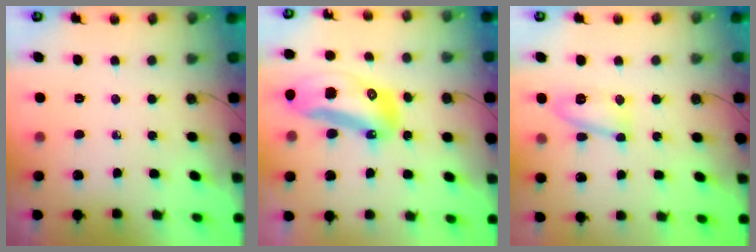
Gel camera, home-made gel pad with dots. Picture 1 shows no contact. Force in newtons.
{"total": 27.1, "press": 21.3, "slide": 16.7}
{"total": 9.3, "press": 9.3, "slide": 1.0}